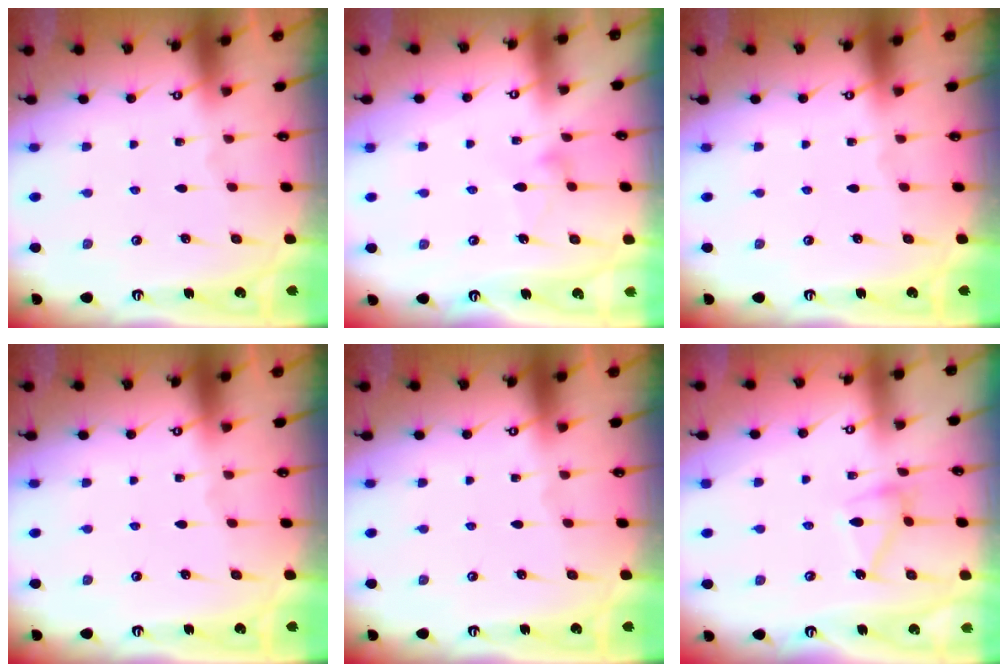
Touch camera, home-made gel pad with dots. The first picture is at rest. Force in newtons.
{"total": 6.4, "press": 6.4, "slide": 0.4}
{"total": 0.0}
{"total": 0.0}
{"total": 0.0}
{"total": 11.5, "press": 11.4, "slide": 0.4}